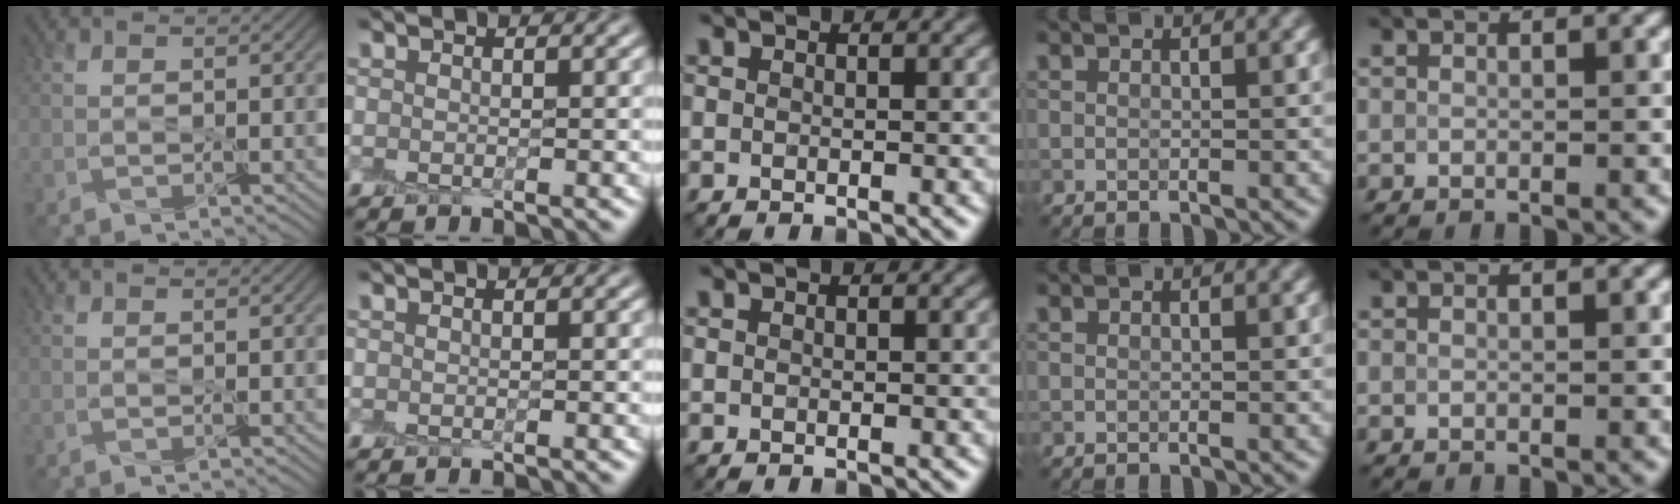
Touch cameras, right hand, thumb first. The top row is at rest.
{}